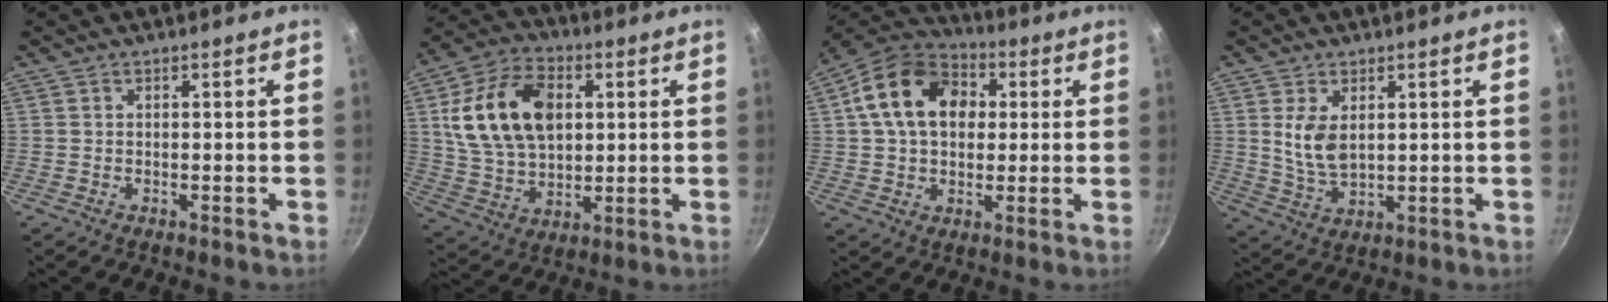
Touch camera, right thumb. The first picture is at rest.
{"total": 18.7, "force": [3.9, 12.3, 13.5], "torque": [-0.227, -0.002, 0.072]}
{"total": 16.8, "force": [3.5, 12.2, 11.0], "torque": [-0.164, 0.024, 0.044]}
{"total": 7.0, "force": [1.9, 3.9, 5.5], "torque": [-0.100, -0.021, 0.045]}